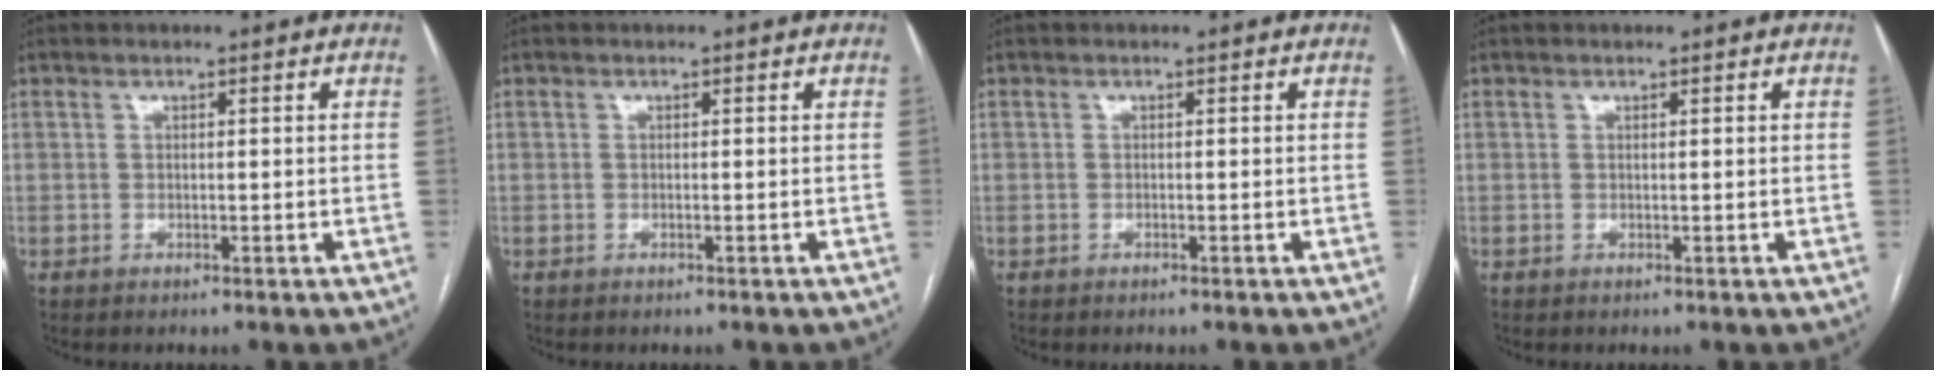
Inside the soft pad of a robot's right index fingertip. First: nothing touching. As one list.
[{"total": 0.0}, {"total": 0.0}, {"total": 0.0}]